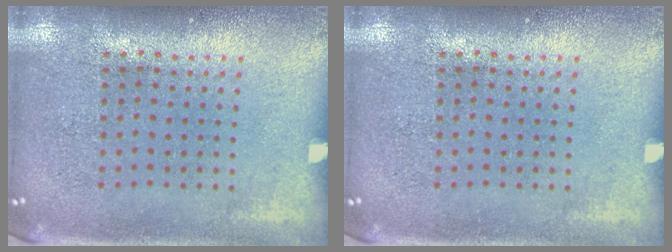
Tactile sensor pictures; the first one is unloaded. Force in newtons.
{"total": 0.0}